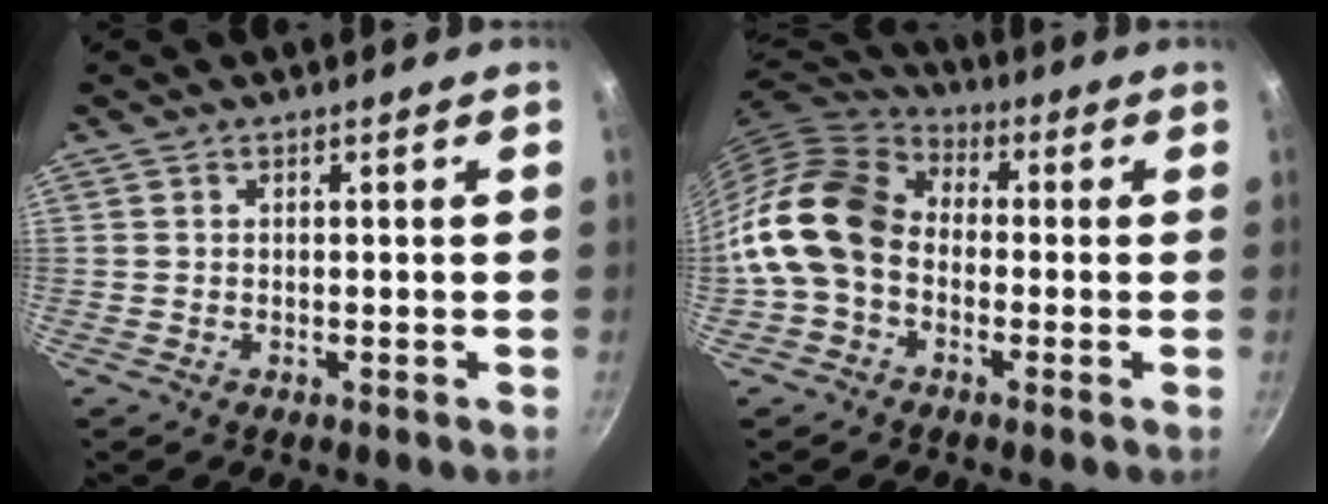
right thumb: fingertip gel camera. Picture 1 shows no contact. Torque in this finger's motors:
{"motor_torque": [1.84, 3.17, 0.97, -0.94, 0.20]}